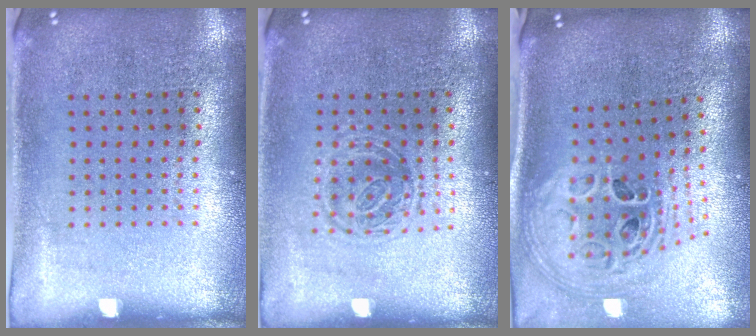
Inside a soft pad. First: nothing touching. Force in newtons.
{"total": 1.3, "press": 1.0, "slide": 0.8}
{"total": 2.3, "press": 1.7, "slide": 1.6}